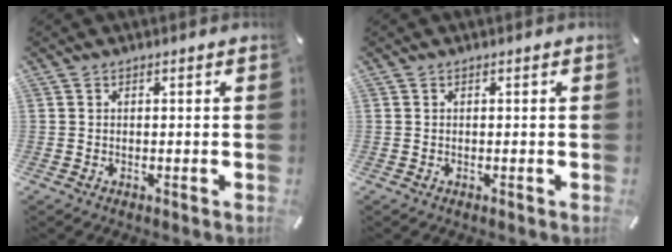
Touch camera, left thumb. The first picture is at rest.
{"total": 0.0}